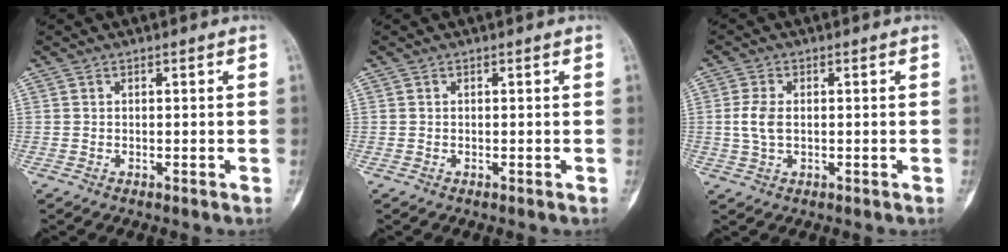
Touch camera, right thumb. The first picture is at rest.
{"total": 0.0}
{"total": 4.3, "force": [0.1, 2.5, 3.4], "torque": [-0.079, 0.005, 0.001]}